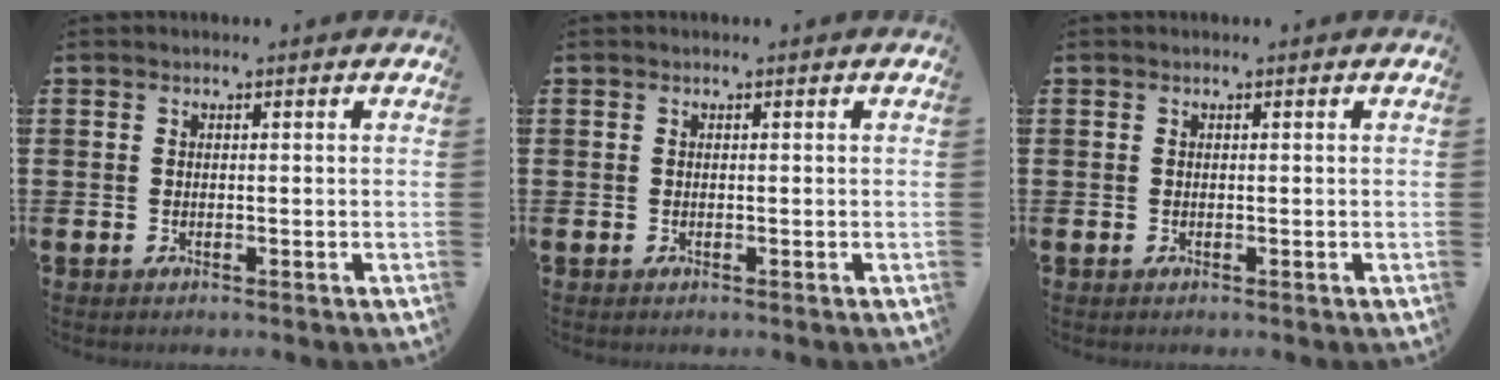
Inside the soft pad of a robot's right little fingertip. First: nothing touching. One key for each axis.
{"total": 0.0}
{"total": 0.0}